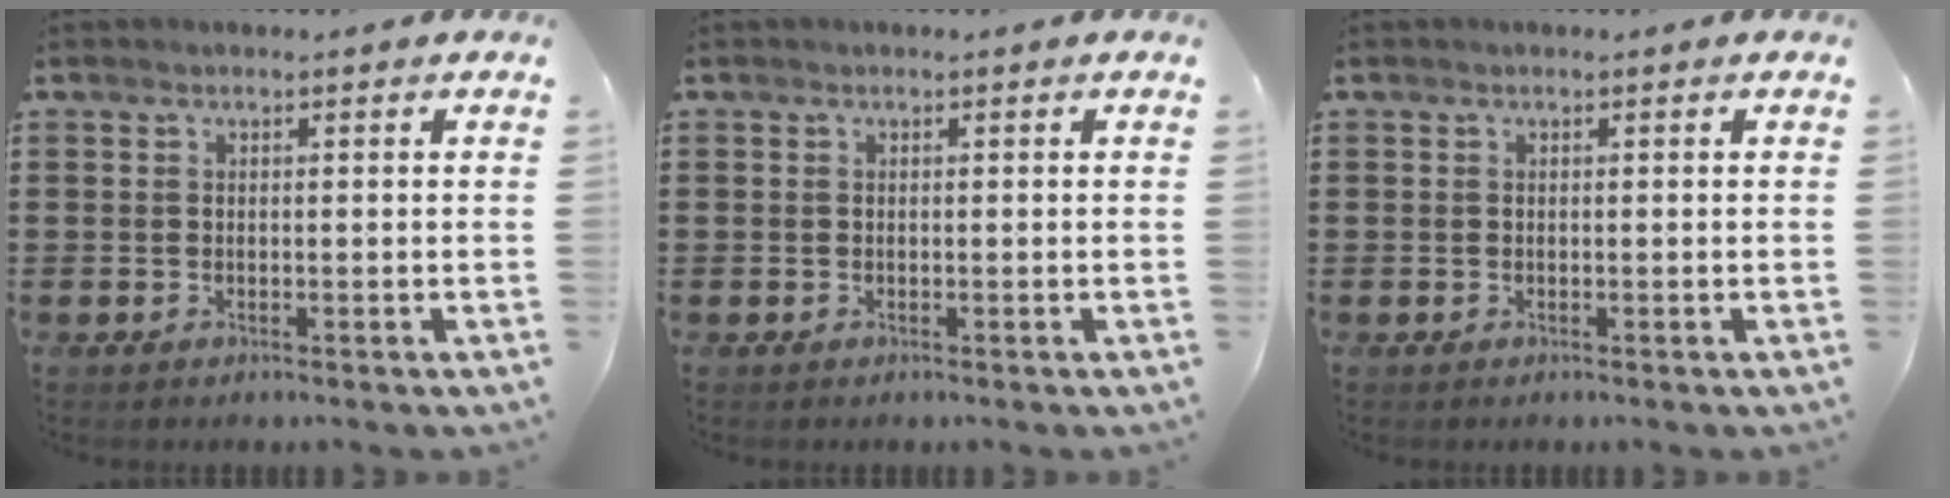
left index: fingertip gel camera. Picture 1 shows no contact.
{"total": 0.0}
{"total": 0.0}